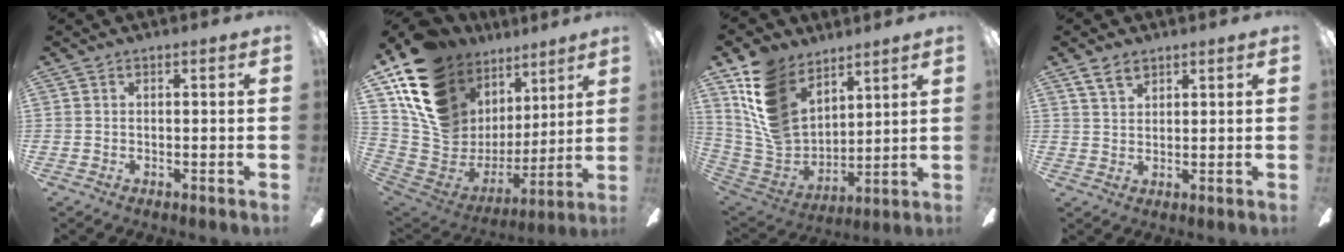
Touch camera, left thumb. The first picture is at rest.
{"total": 18.7, "force": [11.6, 12.5, 7.6], "torque": [-0.162, -0.069, 0.235]}
{"total": 16.2, "force": [9.6, 10.5, 7.9], "torque": [-0.210, -0.051, 0.186]}
{"total": 4.5, "force": [3.1, 2.4, 2.1], "torque": [-0.041, -0.004, 0.058]}